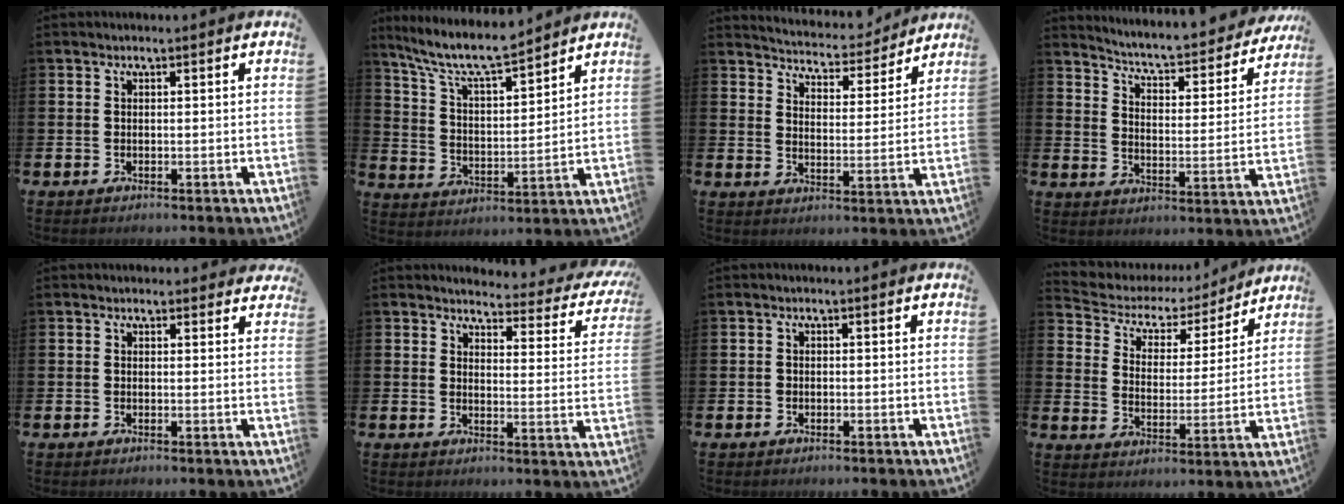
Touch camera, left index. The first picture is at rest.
{"total": 8.9, "force": [8.1, 1.4, 3.5], "torque": [-0.101, -0.046, 0.144]}
{"total": 5.3, "force": [5.2, 0.9, 0.1], "torque": [-0.022, -0.044, 0.089]}
{"total": 5.2, "force": [4.9, 0.6, 1.6], "torque": [-0.053, -0.047, 0.074]}
{"total": 1.4, "force": [1.3, 0.5, 0.1], "torque": [0.007, 0.001, 0.021]}
{"total": 3.0, "force": [2.7, 1.1, 0.6], "torque": [-0.017, -0.029, 0.038]}
{"total": 0.7, "force": [-0.3, 0.6, 0.2], "torque": [-0.011, 0.007, -0.006]}
{"total": 5.2, "force": [4.3, 2.7, 0.9], "torque": [-0.051, -0.031, 0.068]}